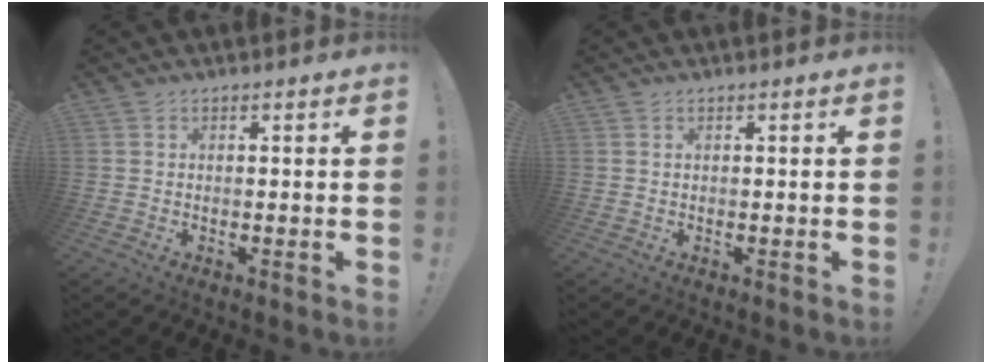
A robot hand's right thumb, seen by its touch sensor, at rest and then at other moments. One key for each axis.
{"total": 0.0}